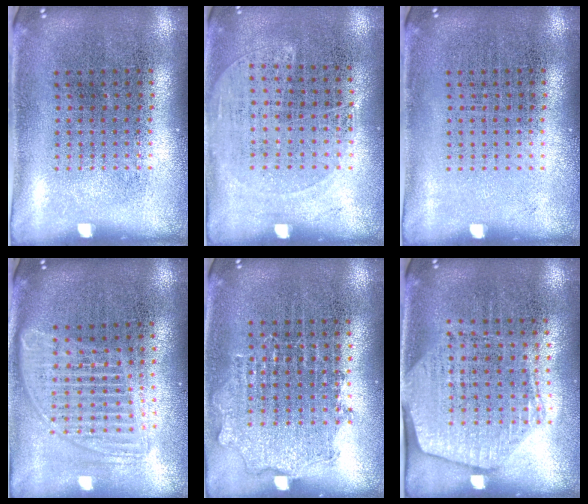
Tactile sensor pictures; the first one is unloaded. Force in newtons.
{"total": 1.3, "press": 1.0, "slide": 0.7}
{"total": 0.0}
{"total": 1.7, "press": 1.4, "slide": 0.9}
{"total": 0.8, "press": 0.8, "slide": 0.3}
{"total": 1.9, "press": 1.7, "slide": 0.8}